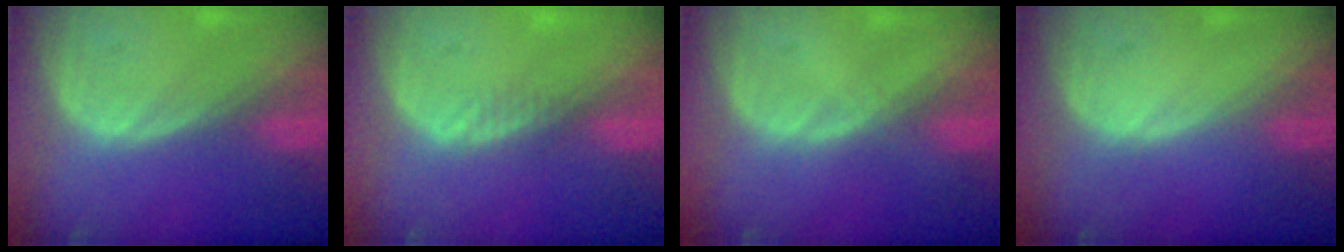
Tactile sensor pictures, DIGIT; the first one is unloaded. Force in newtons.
{"total": 1.3, "press": 1.1, "slide": 0.7}
{"total": 0.7, "press": 0.5, "slide": 0.4}
{"total": 0.0}